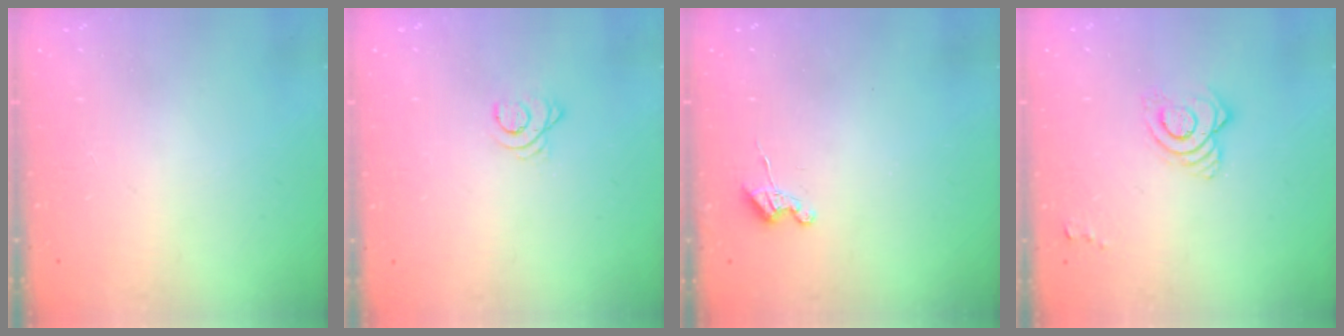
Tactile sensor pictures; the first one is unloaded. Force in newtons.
{"total": 2.7, "press": 2.7, "slide": 0.3}
{"total": 4.2, "press": 4.2, "slide": 0.5}
{"total": 8.4, "press": 8.3, "slide": 0.9}